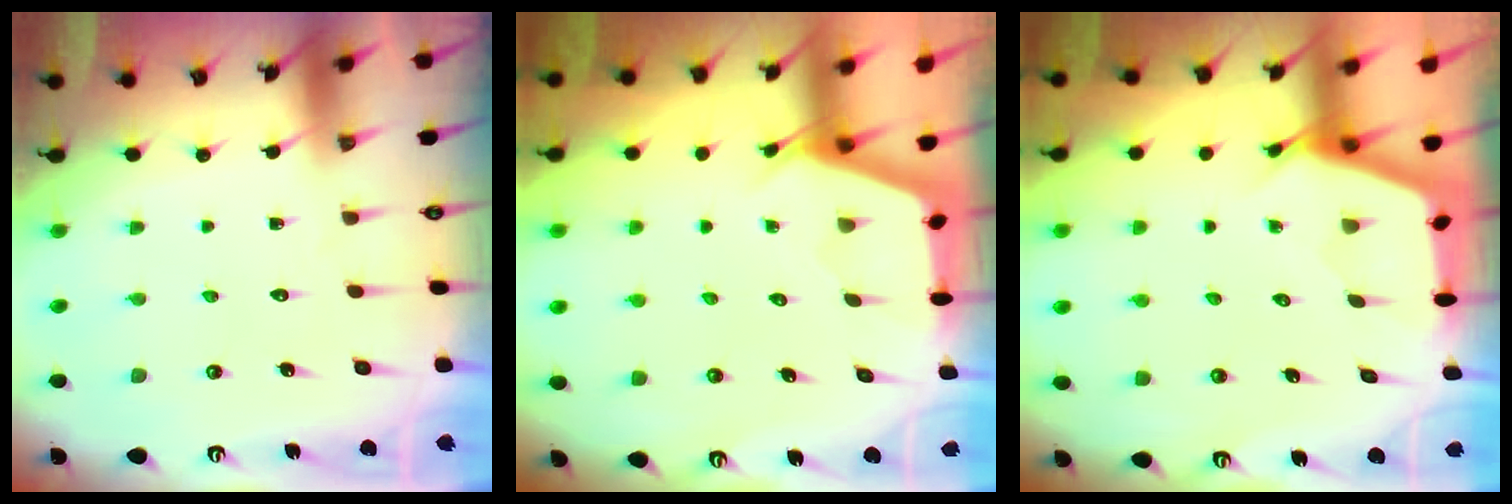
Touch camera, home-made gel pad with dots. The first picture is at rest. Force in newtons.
{"total": 2.6, "press": 2.6, "slide": 0.3}
{"total": 2.7, "press": 2.7, "slide": 0.3}